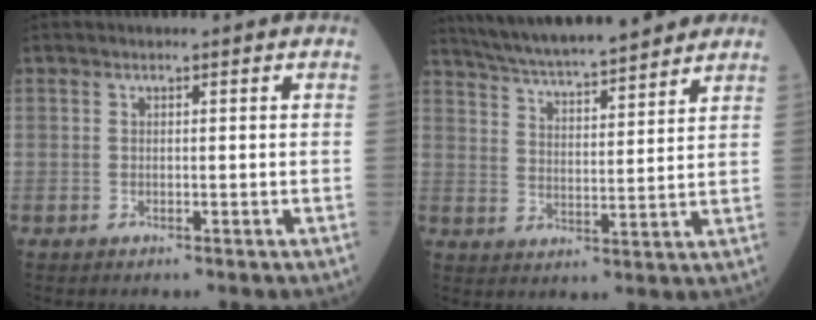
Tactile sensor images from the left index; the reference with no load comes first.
{"total": 17.5, "force": [15.4, 2.0, 7.9], "torque": [-0.134, 0.021, 0.239]}